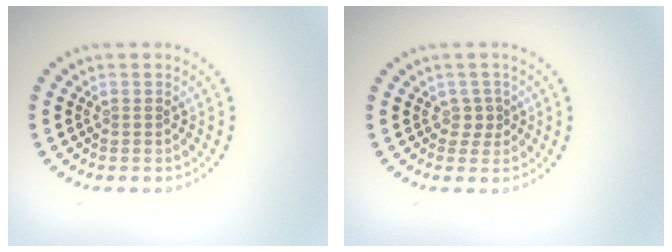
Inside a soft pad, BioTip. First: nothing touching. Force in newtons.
{"total": 1.2, "press": 0.9, "slide": 0.8}